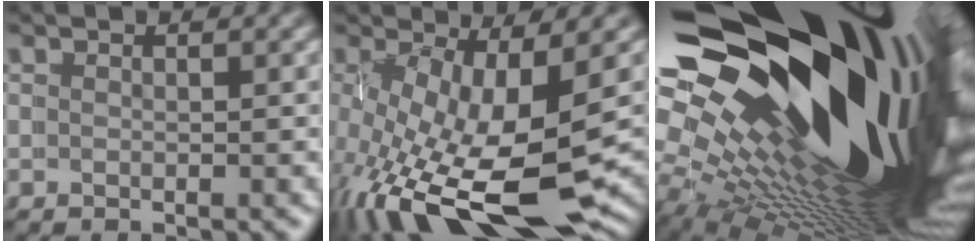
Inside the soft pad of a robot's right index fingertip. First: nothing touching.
{"total": 11.4, "force": [-3.6, 5.1, 9.6], "torque": [-0.199, -0.056, -0.033]}
{"total": 44.2, "force": [-0.5, 26.7, 35.2], "torque": [-0.503, -0.045, 0.001]}